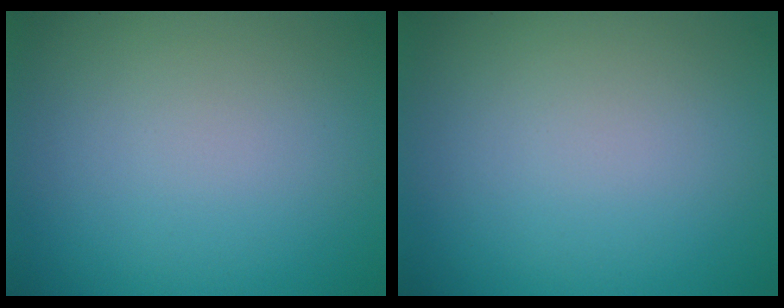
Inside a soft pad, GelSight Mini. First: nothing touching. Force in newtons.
{"total": 0.0}